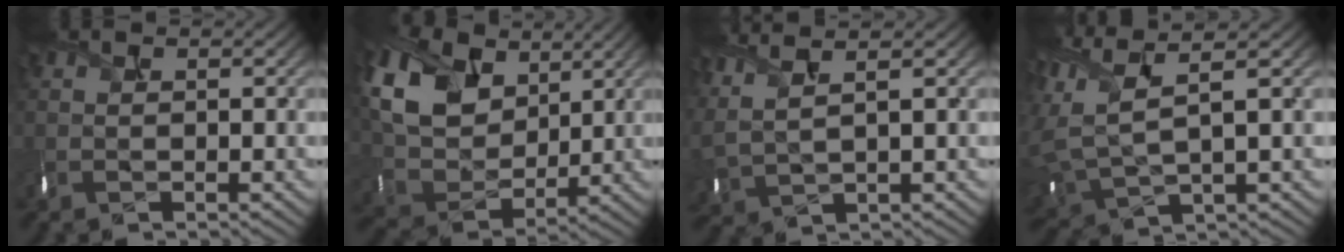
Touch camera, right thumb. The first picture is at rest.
{"total": 12.2, "force": [5.5, 8.7, 6.6], "torque": [-0.190, 0.014, 0.103]}
{"total": 5.6, "force": [3.6, 1.7, 3.9], "torque": [-0.116, 0.006, 0.081]}
{"total": 9.4, "force": [3.6, 3.9, 7.8], "torque": [-0.222, -0.003, 0.079]}